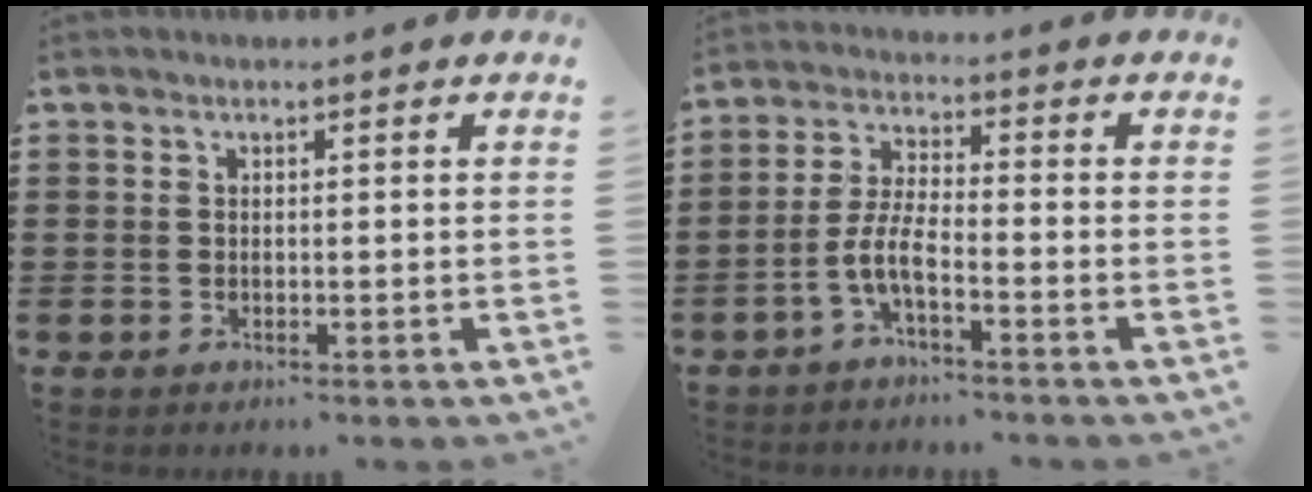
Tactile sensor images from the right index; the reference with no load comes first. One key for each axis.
{"total": 5.7, "fx": -3.1, "fy": 1.1, "fz": 4.6, "tx": -0.115, "ty": -0.009, "tz": -0.065}